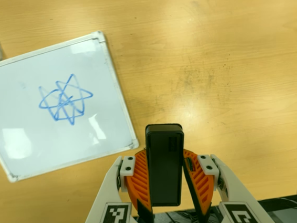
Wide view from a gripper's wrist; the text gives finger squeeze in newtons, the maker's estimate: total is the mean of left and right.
{"total": 5.3, "left": 5.1, "right": 5.5}